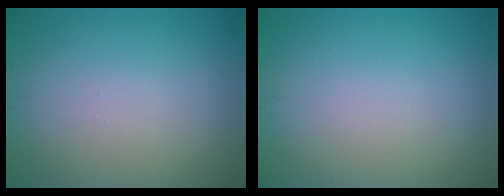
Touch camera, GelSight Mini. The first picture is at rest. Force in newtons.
{"total": 0.0}